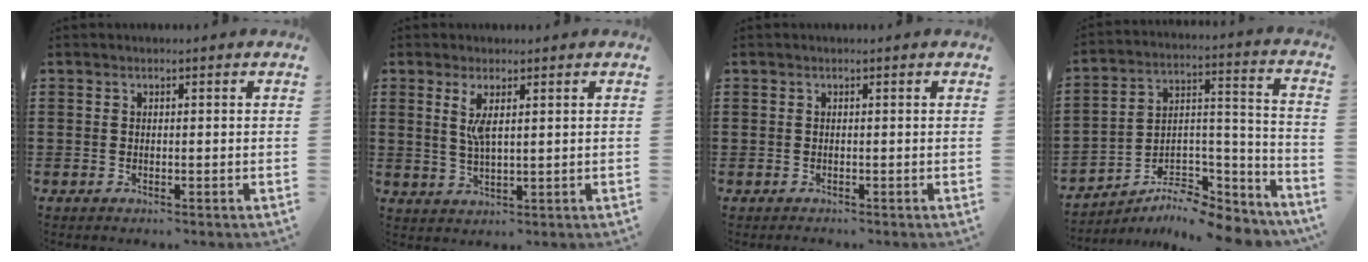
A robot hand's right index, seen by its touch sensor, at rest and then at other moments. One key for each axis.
{"total": 3.5, "fx": 1.2, "fy": 0.9, "fz": 3.2, "tx": -0.066, "ty": 0.003, "tz": 0.018}
{"total": 0.6, "fx": -0.4, "fy": 0.4, "fz": -0.1, "tx": 0.001, "ty": 0.005, "tz": -0.010}
{"total": 7.4, "fx": -6.7, "fy": 2.1, "fz": 2.2, "tx": -0.032, "ty": 0.010, "tz": -0.129}